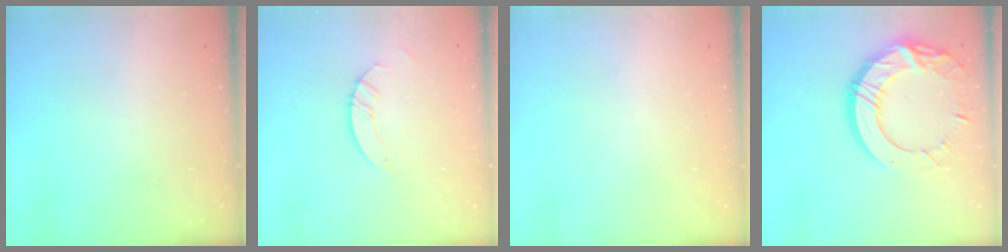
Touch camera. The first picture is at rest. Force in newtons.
{"total": 2.6, "press": 2.6, "slide": 0.2}
{"total": 0.0}
{"total": 18.4, "press": 18.3, "slide": 1.1}